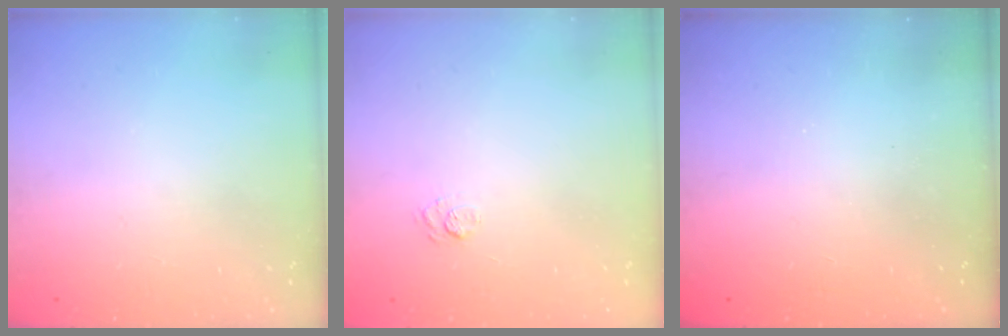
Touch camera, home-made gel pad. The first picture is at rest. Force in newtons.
{"total": 6.9, "press": 6.8, "slide": 1.3}
{"total": 2.2, "press": 2.1, "slide": 0.7}